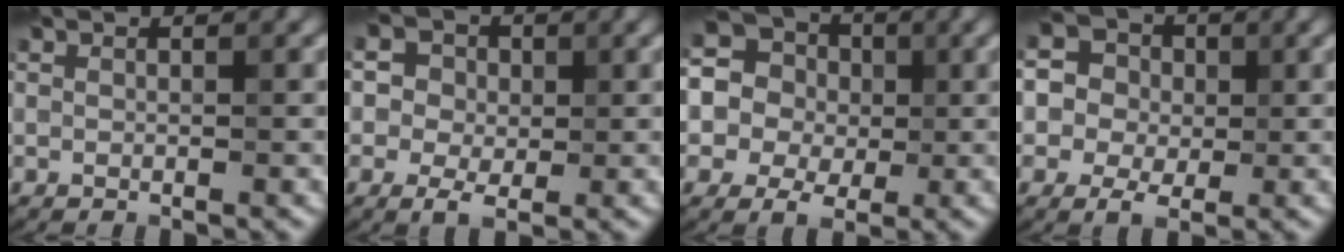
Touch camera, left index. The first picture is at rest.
{"total": 4.0, "force": [0.1, 3.2, 2.4], "torque": [-0.031, 0.004, -0.013]}
{"total": 12.2, "force": [2.3, 11.0, 4.9], "torque": [-0.129, 0.048, 0.009]}
{"total": 5.3, "force": [-0.2, 4.6, 2.6], "torque": [-0.032, 0.010, -0.027]}